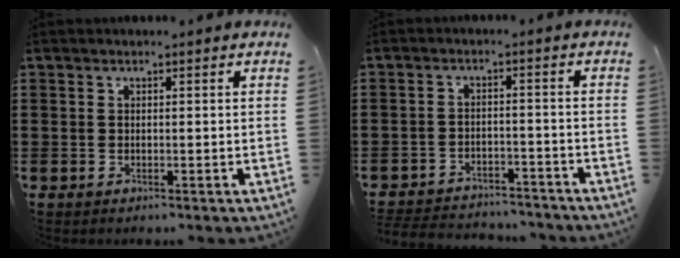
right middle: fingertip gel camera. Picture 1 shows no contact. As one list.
[{"total": 3.8, "force": [-3.7, 0.6, 0.0], "torque": [-0.006, 0.002, -0.079]}]